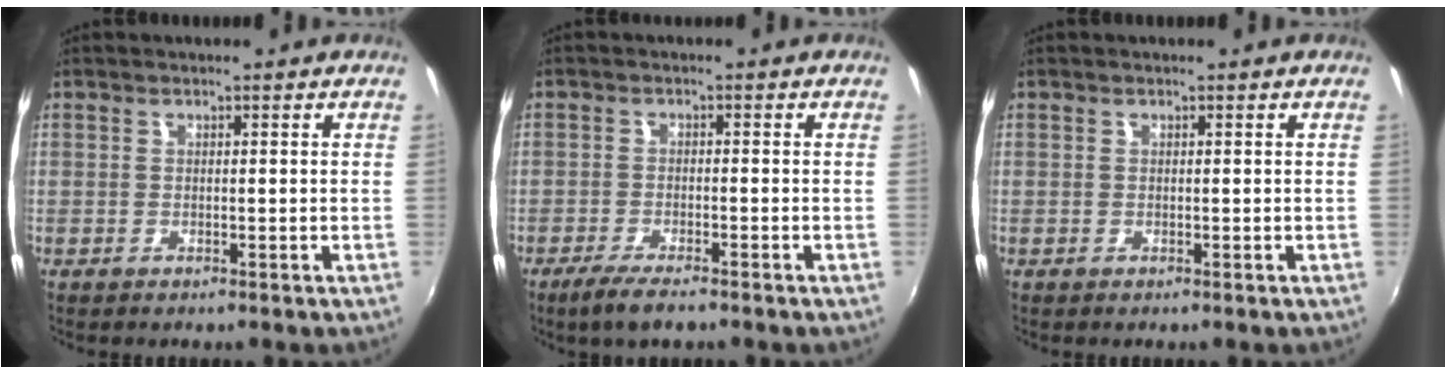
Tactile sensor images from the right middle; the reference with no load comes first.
{"total": 5.2, "force": [-4.0, 0.8, 3.3], "torque": [-0.081, -0.012, -0.073]}
{"total": 0.0}